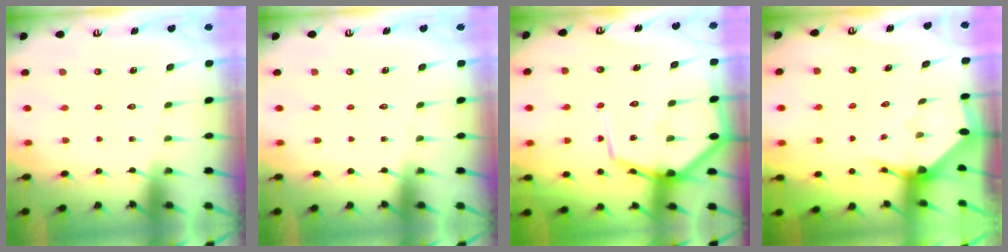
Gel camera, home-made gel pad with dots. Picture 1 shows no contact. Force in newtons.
{"total": 0.0}
{"total": 12.1, "press": 12.0, "slide": 1.3}
{"total": 3.0, "press": 3.0, "slide": 0.3}